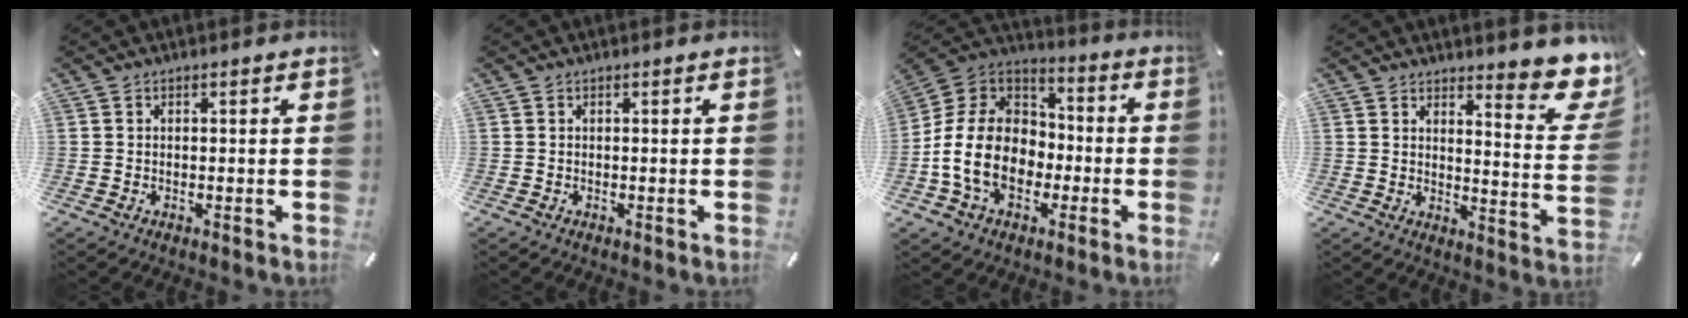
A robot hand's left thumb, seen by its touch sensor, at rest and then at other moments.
{"total": 0.0}
{"total": 16.5, "force": [-4.8, 12.9, 9.1], "torque": [-0.208, 0.036, -0.083]}
{"total": 10.2, "force": [8.1, 3.0, 5.4], "torque": [-0.053, -0.074, 0.140]}